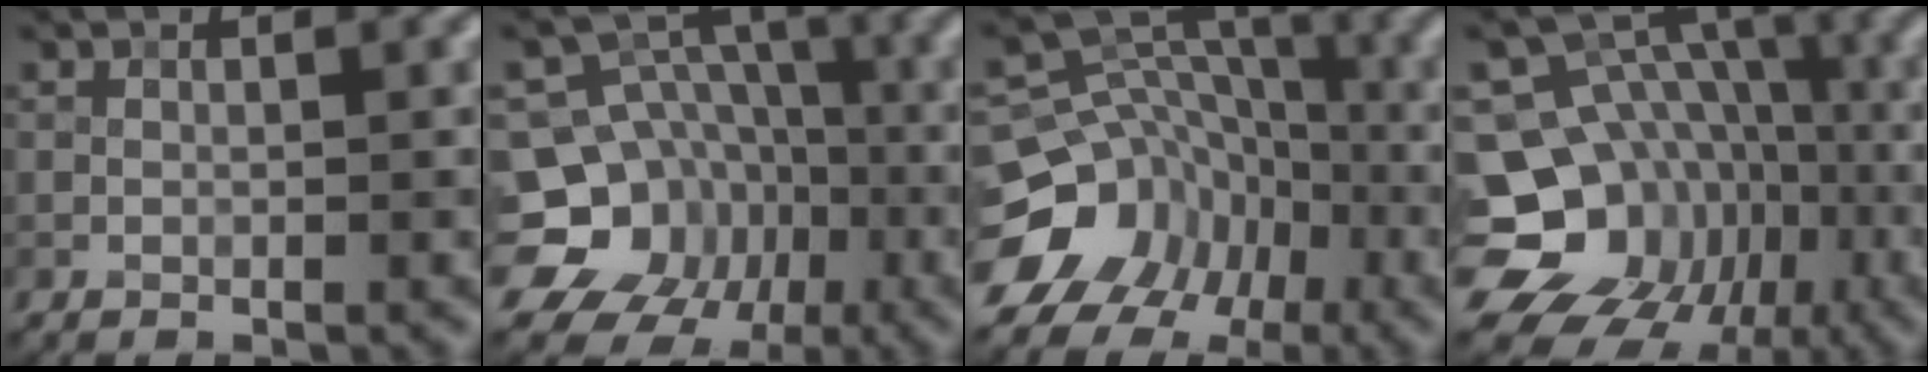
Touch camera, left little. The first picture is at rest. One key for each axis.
{"total": 15.3, "fx": -6.8, "fy": 12.8, "fz": 4.9, "tx": -0.098, "ty": -0.017, "tz": -0.122}
{"total": 11.3, "fx": -5.7, "fy": 9.4, "fz": 2.9, "tx": -0.061, "ty": -0.001, "tz": -0.105}
{"total": 17.3, "fx": -6.3, "fy": 14.7, "fz": 6.6, "tx": -0.123, "ty": 0.000, "tz": -0.107}